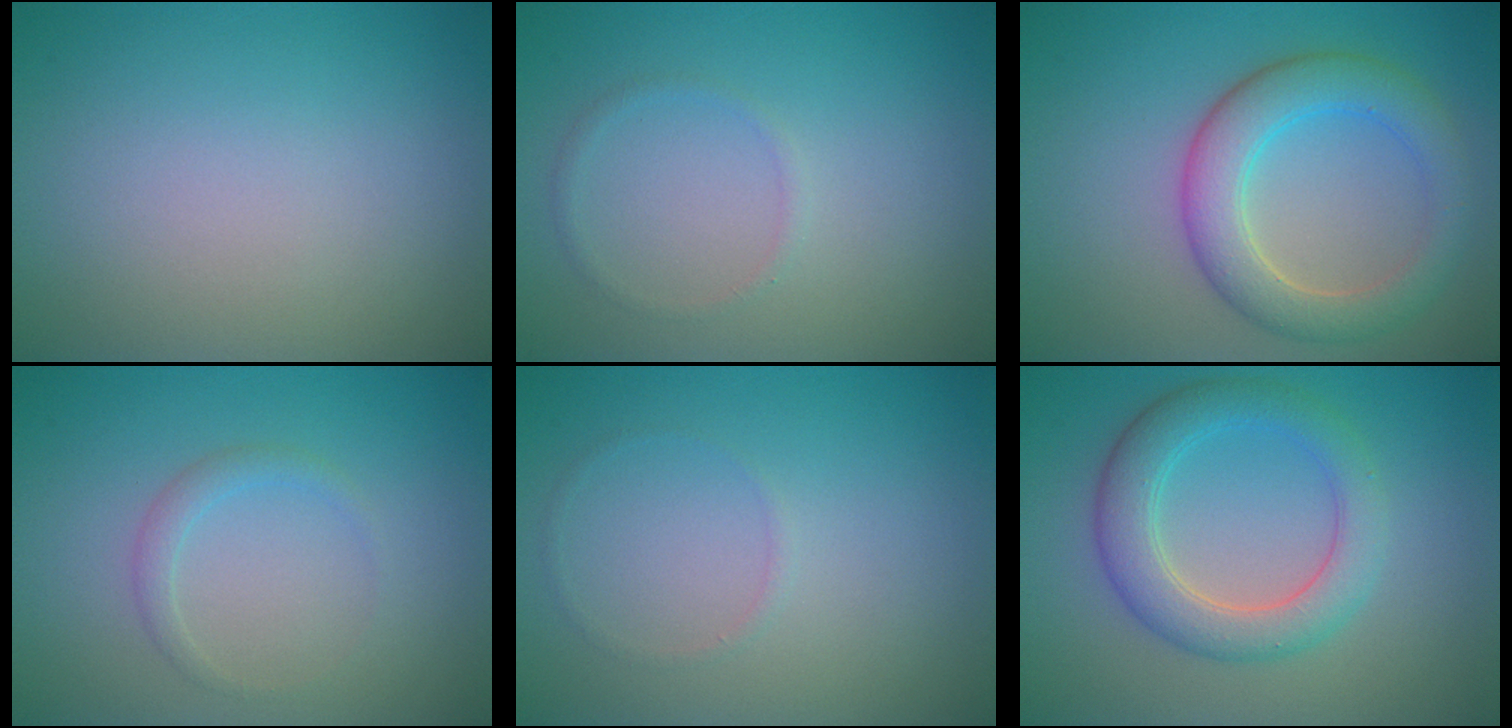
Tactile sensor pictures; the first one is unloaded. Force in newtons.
{"total": 0.8, "press": 0.8, "slide": 0.1}
{"total": 5.4, "press": 5.4, "slide": 0.3}
{"total": 1.2, "press": 1.2, "slide": 0.1}
{"total": 0.5, "press": 0.5, "slide": 0.1}
{"total": 4.8, "press": 4.8, "slide": 0.0}